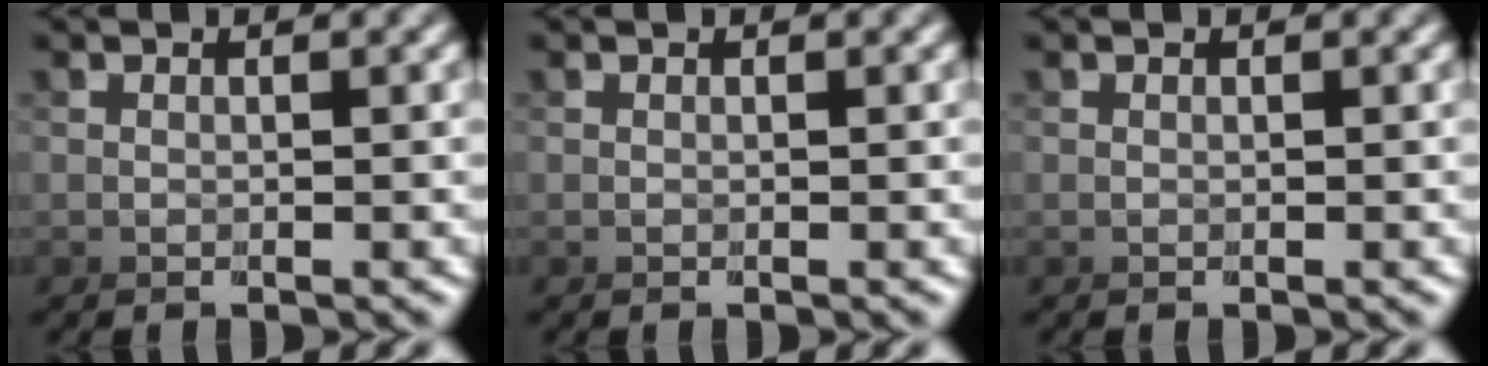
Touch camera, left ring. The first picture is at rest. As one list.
[{"total": 0.0}, {"total": 0.0}]